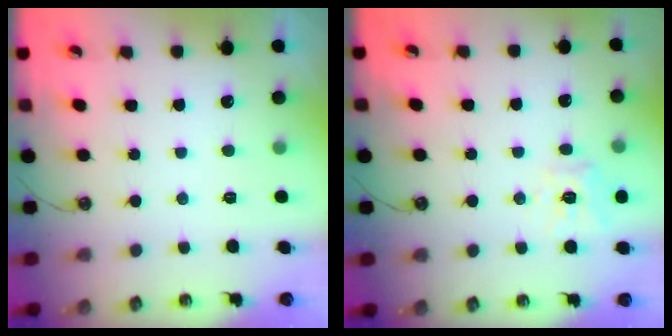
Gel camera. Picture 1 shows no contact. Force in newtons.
{"total": 10.8, "press": 10.7, "slide": 1.3}